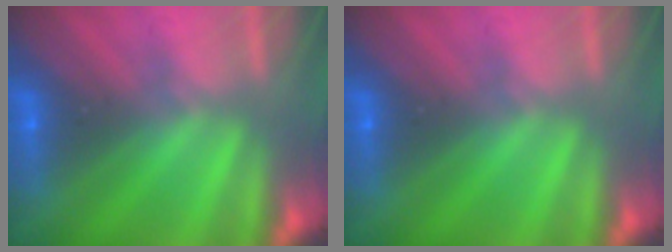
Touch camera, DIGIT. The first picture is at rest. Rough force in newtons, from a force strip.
{"total": 0.0}